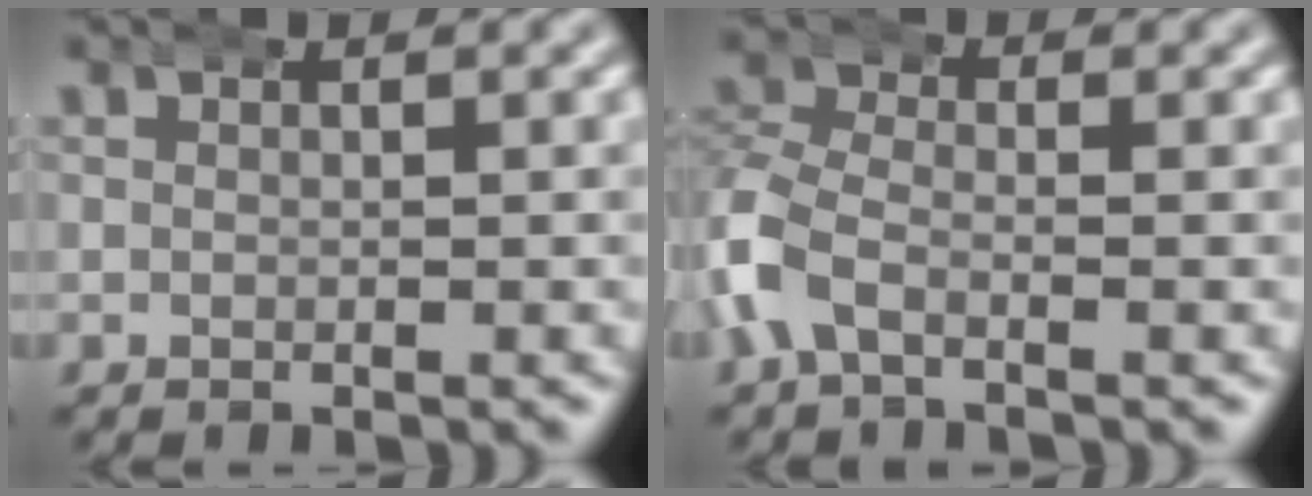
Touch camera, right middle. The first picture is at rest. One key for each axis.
{"total": 3.3, "fx": -1.7, "fy": 2.2, "fz": 1.7, "tx": -0.071, "ty": -0.013, "tz": -0.028}